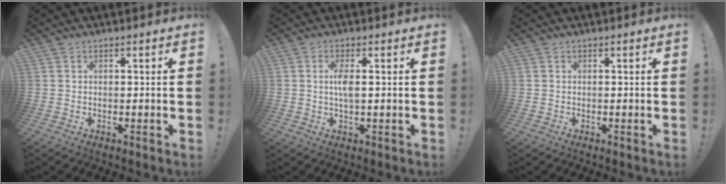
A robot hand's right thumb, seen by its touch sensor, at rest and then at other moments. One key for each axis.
{"total": 4.1, "fx": 0.3, "fy": 1.3, "fz": 3.9, "tx": -0.075, "ty": -0.002, "tz": 0.000}
{"total": 0.0}